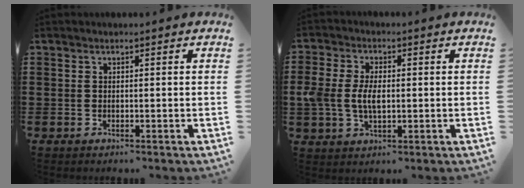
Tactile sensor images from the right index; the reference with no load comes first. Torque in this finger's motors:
{"motor_torque": [1.02, 0.39, 0.32, 0.09]}